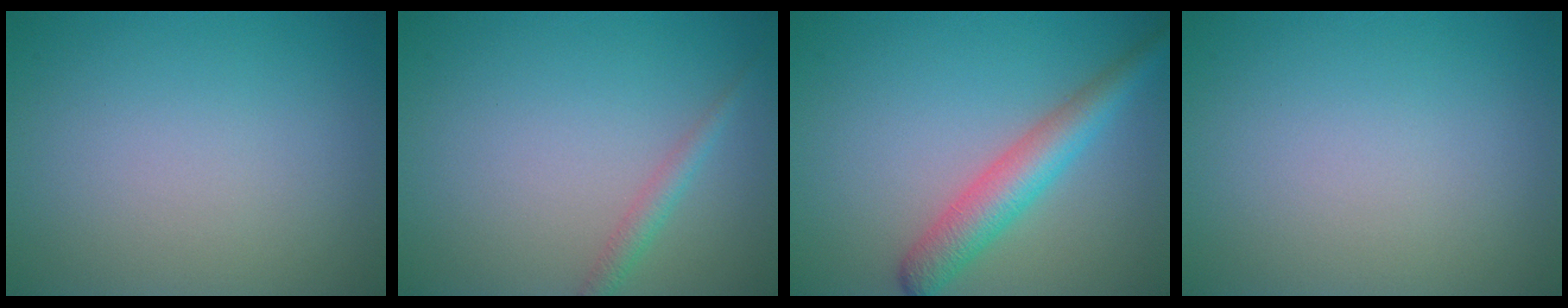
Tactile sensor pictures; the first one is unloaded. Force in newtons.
{"total": 1.5, "press": 1.5, "slide": 0.0}
{"total": 4.4, "press": 4.4, "slide": 0.2}
{"total": 0.0}